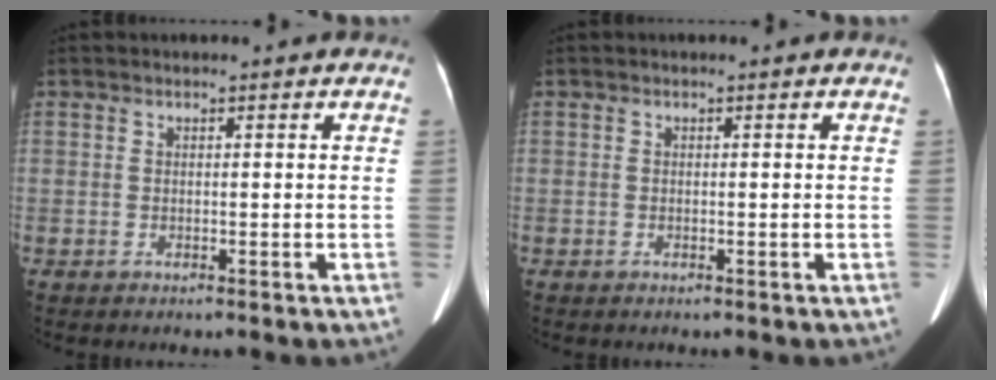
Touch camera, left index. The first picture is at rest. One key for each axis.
{"total": 0.0}